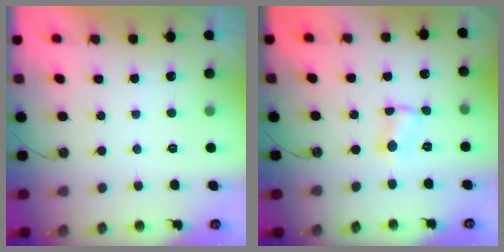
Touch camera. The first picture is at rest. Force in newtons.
{"total": 1.6, "press": 1.6, "slide": 0.3}